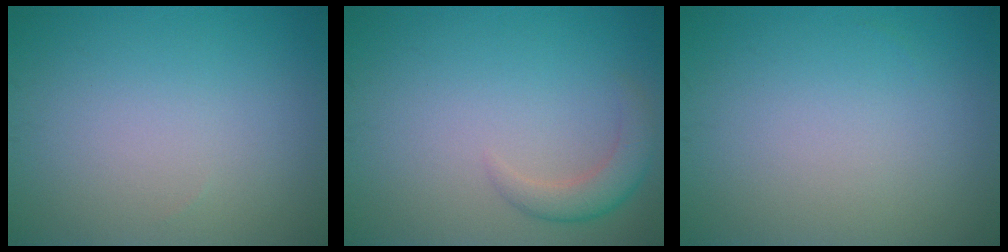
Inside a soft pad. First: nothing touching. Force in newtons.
{"total": 2.6, "press": 2.6, "slide": 0.3}
{"total": 0.0}